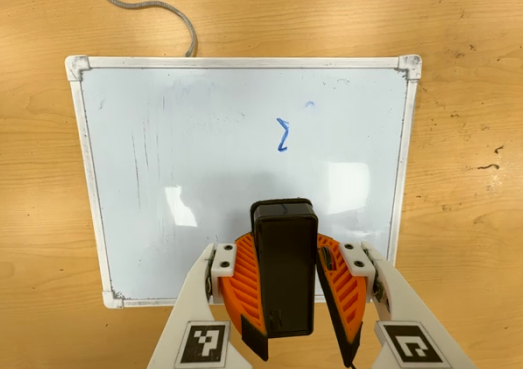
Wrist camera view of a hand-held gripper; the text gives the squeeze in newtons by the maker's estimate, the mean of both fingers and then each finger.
{"total": 7.9, "left": 8.6, "right": 7.2}